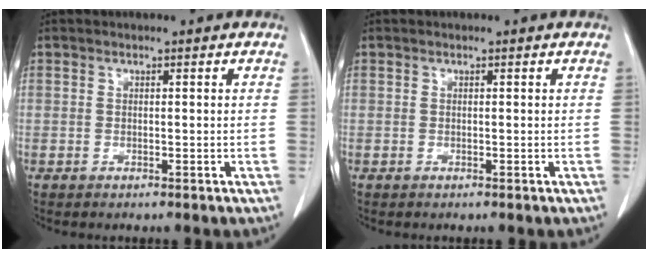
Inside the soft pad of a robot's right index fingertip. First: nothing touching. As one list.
[{"total": 0.0}]